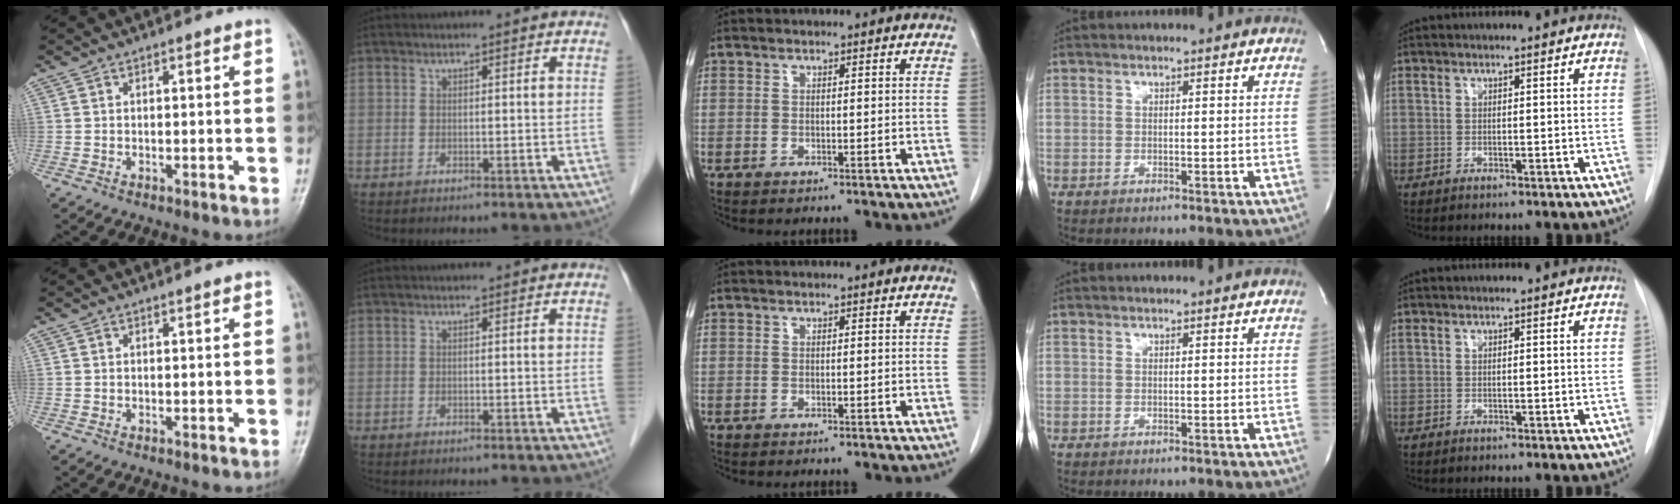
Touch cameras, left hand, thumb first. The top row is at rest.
{}